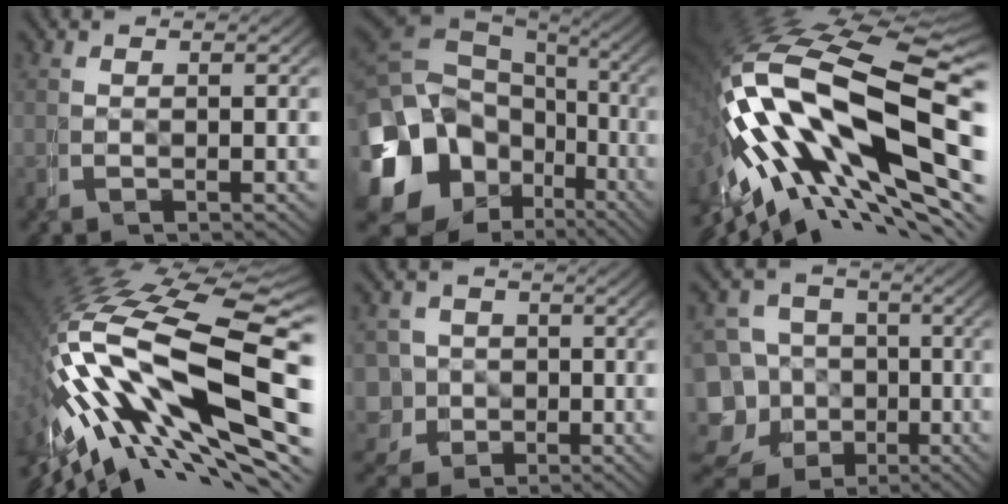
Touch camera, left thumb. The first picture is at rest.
{"total": 17.9, "force": [-3.2, 14.4, 10.2], "torque": [-0.226, -0.055, -0.041]}
{"total": 19.5, "force": [-1.2, 11.2, 16.0], "torque": [-0.333, -0.051, 0.007]}
{"total": 18.0, "force": [-0.9, 9.4, 15.3], "torque": [-0.321, -0.025, 0.003]}
{"total": 7.8, "force": [-1.7, 7.2, 2.5], "torque": [-0.085, -0.035, -0.026]}
{"total": 13.6, "force": [-5.0, 11.8, 4.6], "torque": [-0.120, -0.067, -0.078]}